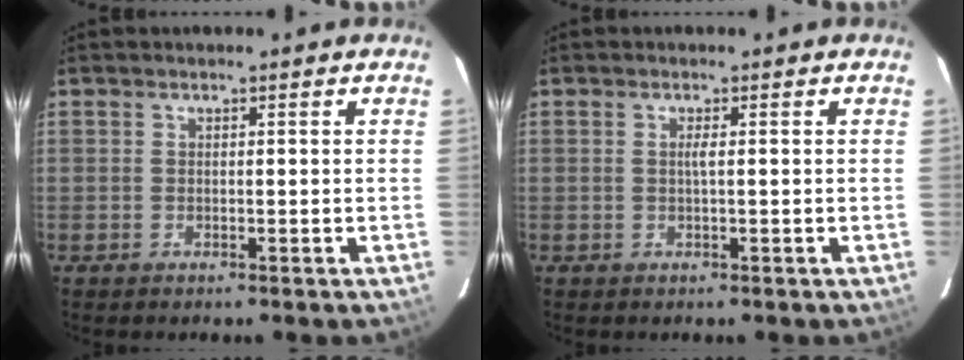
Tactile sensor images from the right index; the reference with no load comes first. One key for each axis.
{"total": 0.9, "fx": 0.1, "fy": -0.3, "fz": 0.9, "tx": -0.016, "ty": 0.000, "tz": 0.000}